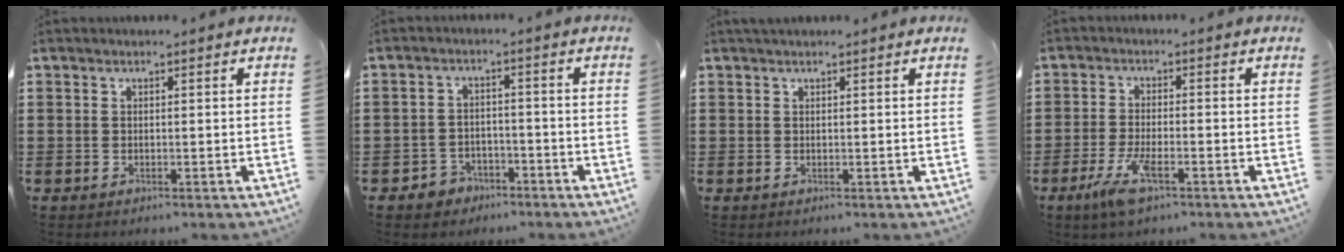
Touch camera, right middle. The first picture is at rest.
{"total": 2.9, "force": [-2.5, 1.4, 0.1], "torque": [-0.010, 0.004, -0.054]}
{"total": 0.8, "force": [0.7, 0.1, 0.4], "torque": [-0.009, 0.001, 0.012]}
{"total": 5.1, "force": [-2.4, 1.2, 4.4], "torque": [-0.096, -0.011, -0.046]}